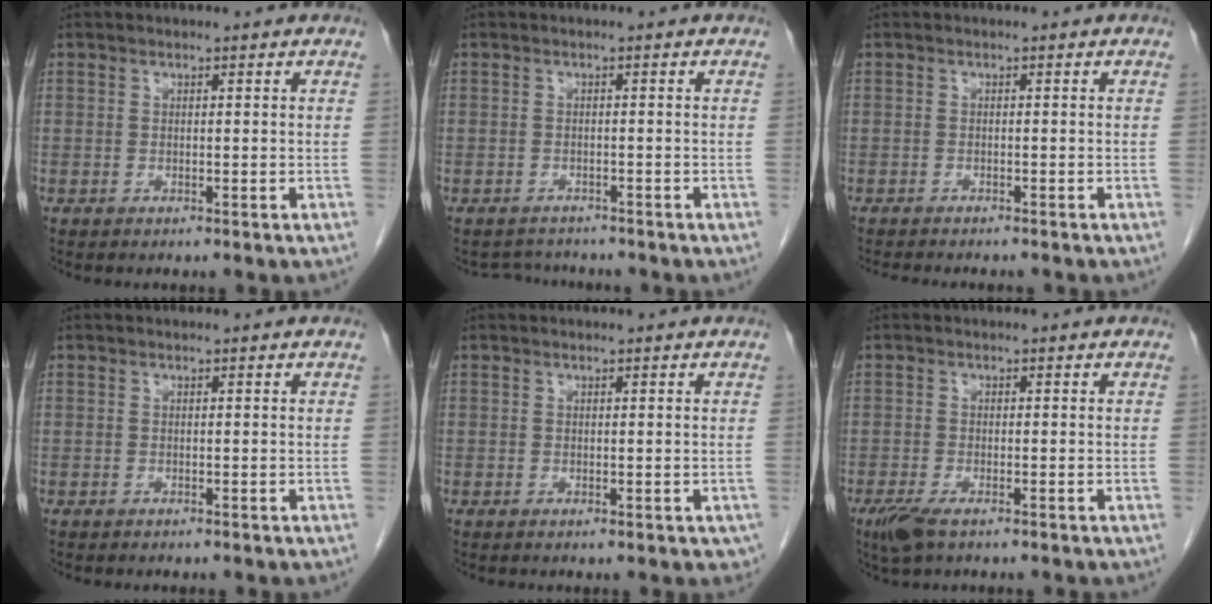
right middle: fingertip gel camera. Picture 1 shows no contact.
{"total": 3.3, "force": [-3.1, 1.0, -0.3], "torque": [0.006, -0.002, -0.047]}
{"total": 7.1, "force": [-6.4, 1.4, 2.8], "torque": [-0.034, -0.004, -0.086]}
{"total": 1.1, "force": [-1.0, 0.4, 0.4], "torque": [-0.015, -0.001, -0.010]}
{"total": 1.4, "force": [-0.9, 0.9, 0.7], "torque": [0.004, 0.001, -0.009]}
{"total": 4.3, "force": [-3.1, 1.2, 2.9], "torque": [-0.057, -0.009, -0.047]}